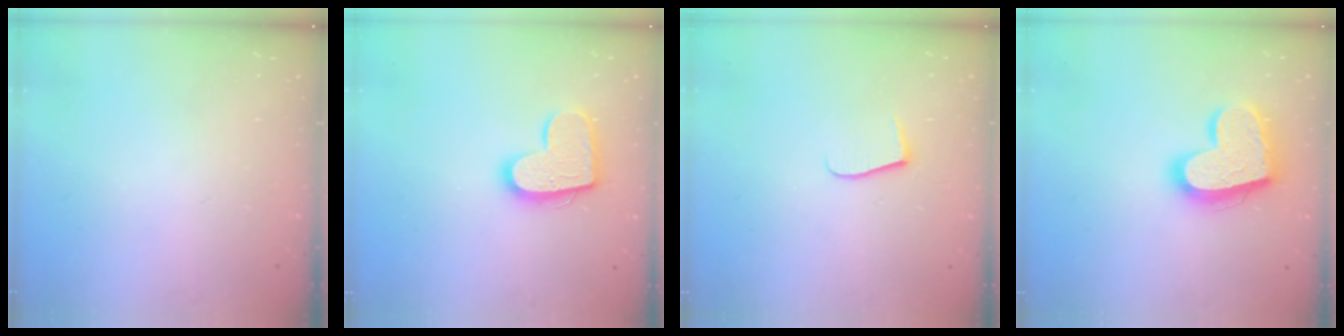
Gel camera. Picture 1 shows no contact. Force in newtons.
{"total": 14.5, "press": 14.5, "slide": 0.8}
{"total": 7.0, "press": 6.9, "slide": 0.5}
{"total": 20.2, "press": 20.2, "slide": 1.5}